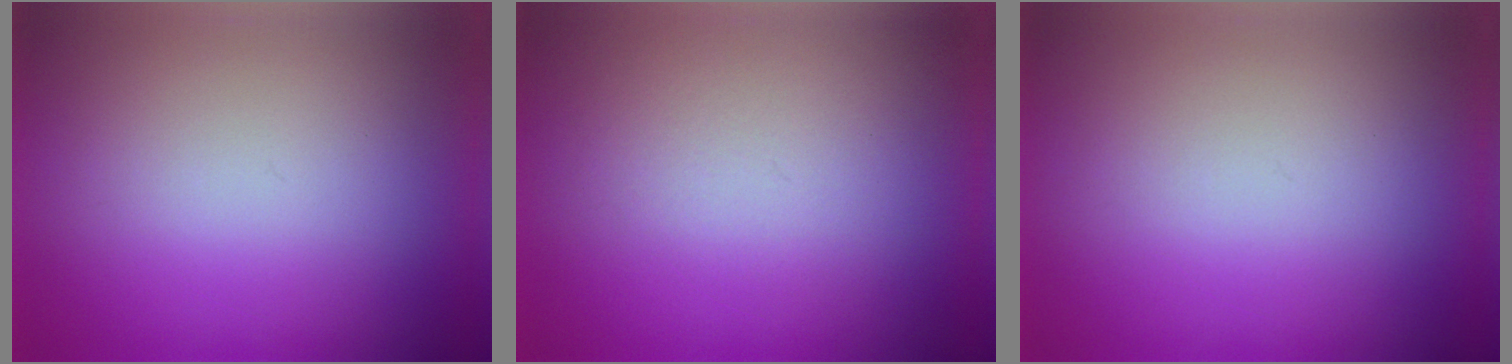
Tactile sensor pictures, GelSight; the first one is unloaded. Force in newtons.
{"total": 3.3}
{"total": 0.0}